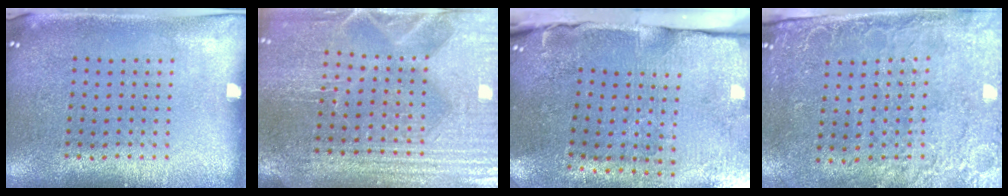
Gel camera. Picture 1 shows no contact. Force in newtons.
{"total": 4.2, "press": 3.9, "slide": 1.4}
{"total": 4.8, "press": 3.9, "slide": 2.9}
{"total": 2.6, "press": 2.2, "slide": 1.2}